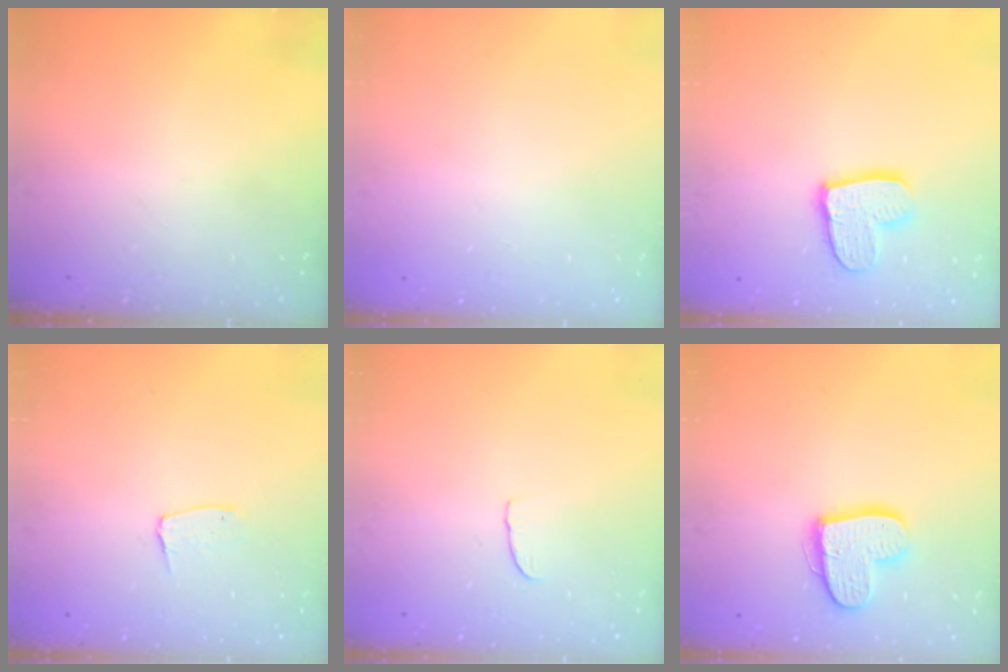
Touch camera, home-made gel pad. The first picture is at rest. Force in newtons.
{"total": 0.0}
{"total": 12.2, "press": 12.2, "slide": 1.0}
{"total": 4.7, "press": 4.7, "slide": 0.3}
{"total": 3.3, "press": 3.3, "slide": 0.3}
{"total": 13.9, "press": 13.9, "slide": 0.8}